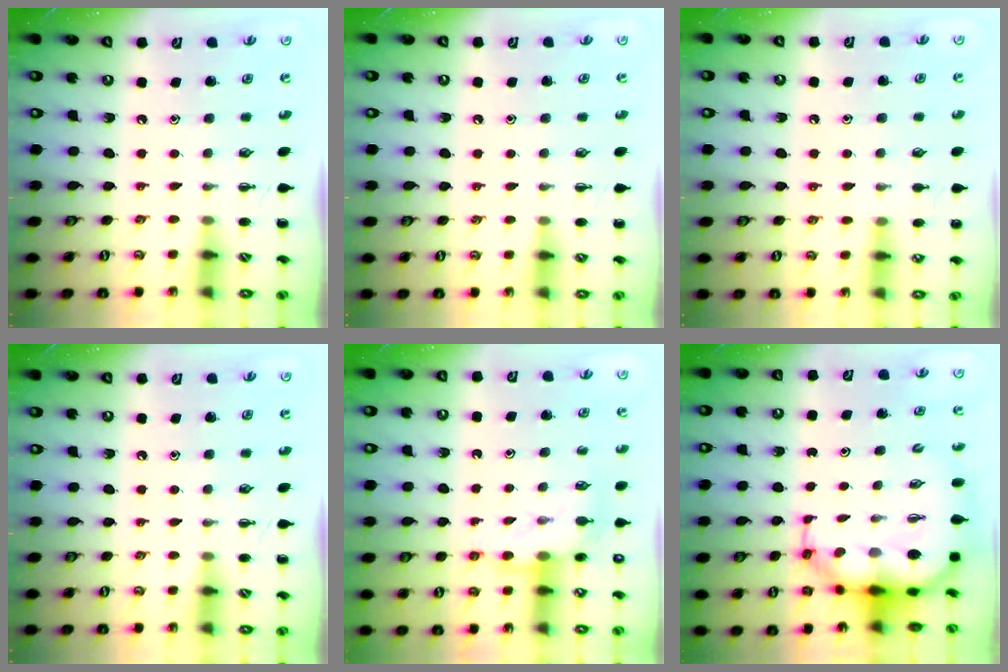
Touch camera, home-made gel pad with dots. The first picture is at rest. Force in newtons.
{"total": 4.1, "press": 3.8, "slide": 1.6}
{"total": 7.8, "press": 7.5, "slide": 2.3}
{"total": 0.0}
{"total": 9.2, "press": 9.2, "slide": 0.6}
{"total": 9.0, "press": 8.6, "slide": 2.4}